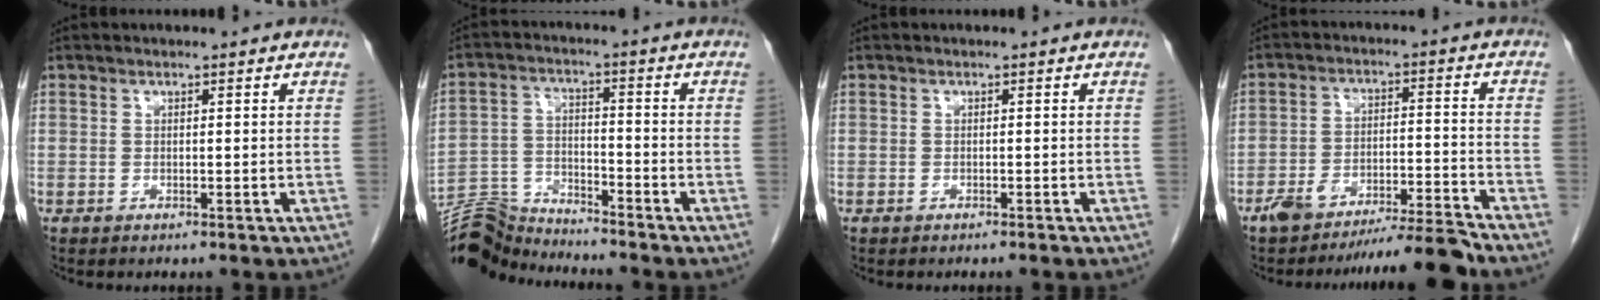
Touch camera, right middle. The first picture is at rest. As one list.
[{"total": 8.6, "force": [-8.6, -0.3, -0.1], "torque": [-0.006, 0.004, -0.163]}, {"total": 0.5, "force": [-0.4, 0.0, 0.3], "torque": [-0.010, -0.001, -0.007]}, {"total": 9.2, "force": [-8.4, -0.6, 3.6], "torque": [-0.047, 0.011, -0.141]}]